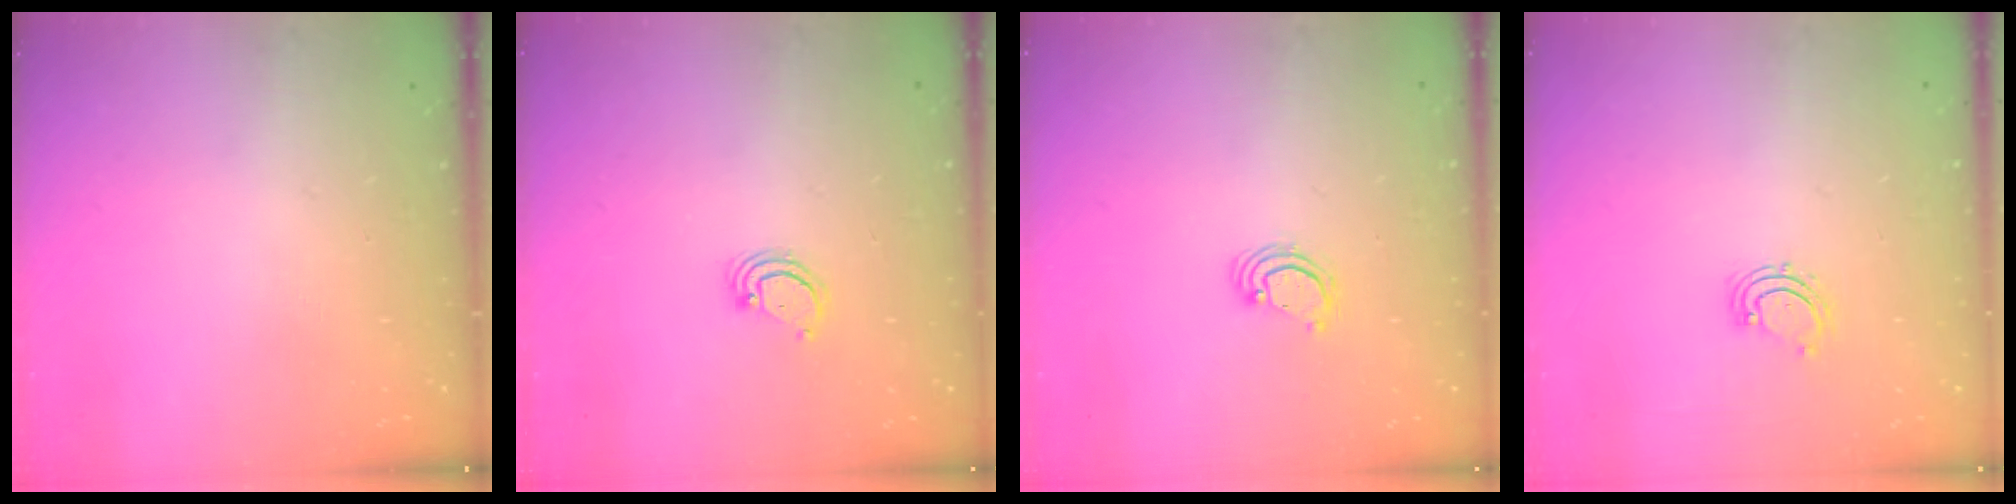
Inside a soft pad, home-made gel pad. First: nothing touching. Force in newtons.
{"total": 2.5, "press": 2.5, "slide": 0.2}
{"total": 2.2, "press": 2.2, "slide": 0.1}
{"total": 2.9, "press": 2.9, "slide": 0.4}